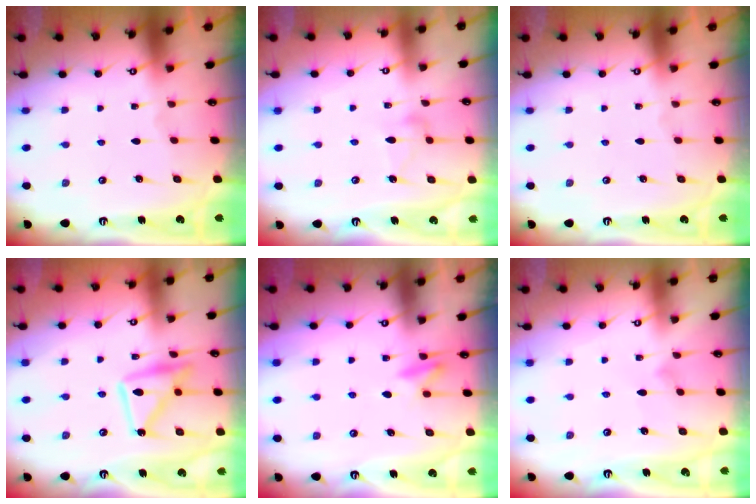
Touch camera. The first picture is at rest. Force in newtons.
{"total": 8.7, "press": 8.7, "slide": 0.2}
{"total": 0.0}
{"total": 14.0, "press": 13.9, "slide": 1.2}
{"total": 8.2, "press": 8.1, "slide": 1.2}
{"total": 3.8, "press": 3.8, "slide": 0.2}